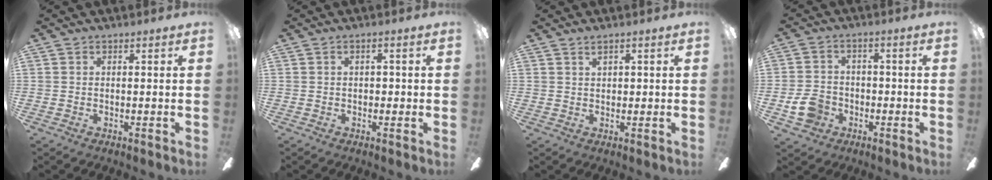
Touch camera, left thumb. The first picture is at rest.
{"total": 1.8, "force": [0.1, 1.0, 1.5], "torque": [-0.031, 0.007, 0.000]}
{"total": 1.6, "force": [1.1, 0.6, 1.0], "torque": [-0.021, 0.000, 0.020]}
{"total": 7.6, "force": [-2.7, 6.2, 3.5], "torque": [-0.083, 0.018, -0.053]}